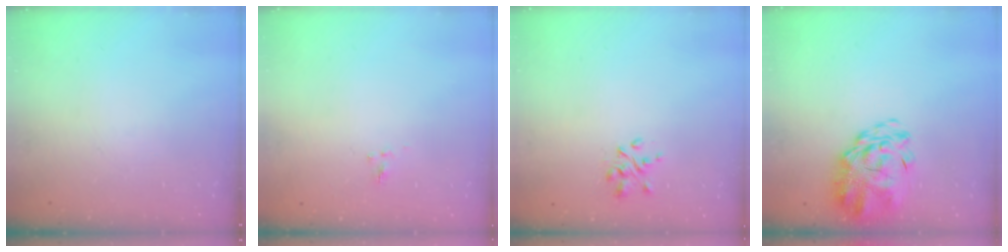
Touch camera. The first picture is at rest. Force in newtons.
{"total": 1.0, "press": 0.8, "slide": 0.6}
{"total": 2.7, "press": 2.5, "slide": 1.0}
{"total": 5.9, "press": 5.6, "slide": 2.1}